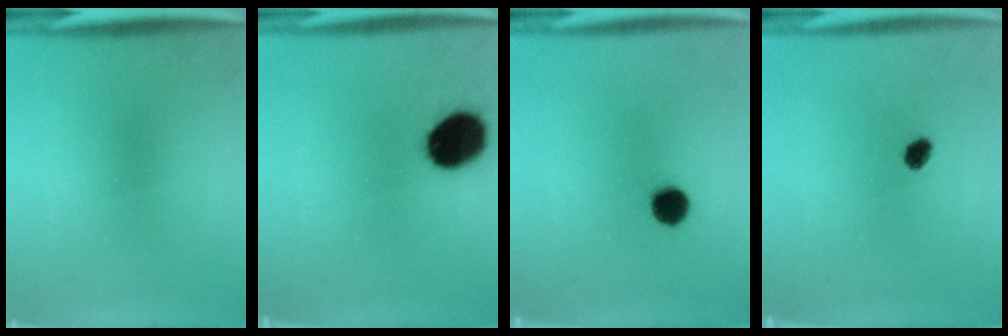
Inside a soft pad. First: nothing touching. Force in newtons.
{"total": 15.0}
{"total": 5.9}
{"total": 2.2}